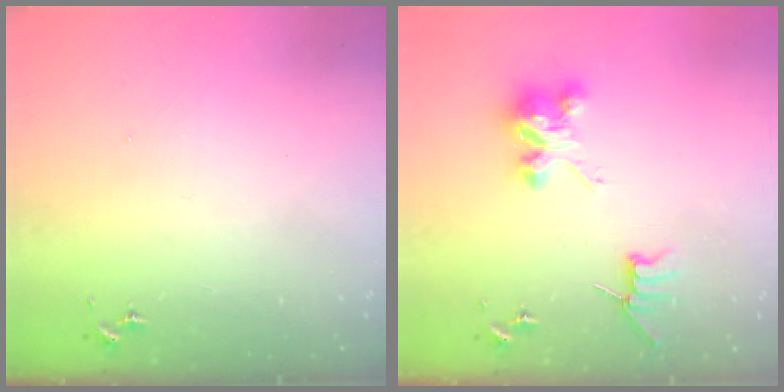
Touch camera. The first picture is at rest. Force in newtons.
{"total": 9.1, "press": 9.0, "slide": 1.0}